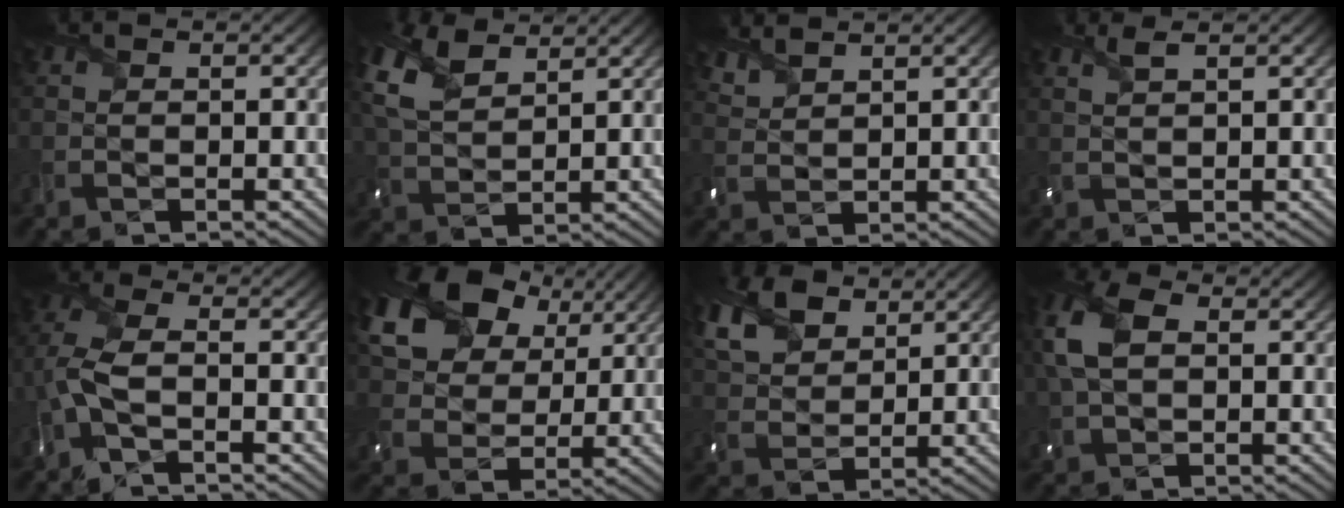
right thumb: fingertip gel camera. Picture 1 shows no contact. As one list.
[{"total": 8.2, "force": [4.9, 4.0, 5.3], "torque": [-0.158, 0.016, 0.101]}, {"total": 3.9, "force": [3.5, 0.7, 1.4], "torque": [-0.044, 0.006, 0.073]}, {"total": 1.9, "force": [1.4, 0.3, 1.4], "torque": [-0.034, 0.006, 0.028]}, {"total": 5.5, "force": [-1.4, 2.2, 4.9], "torque": [-0.131, 0.005, -0.042]}, {"total": 16.6, "force": [8.7, 11.0, 8.9], "torque": [-0.212, 0.050, 0.148]}, {"total": 9.2, "force": [5.8, 5.1, 5.0], "torque": [-0.148, 0.015, 0.115]}, {"total": 7.3, "force": [1.7, 4.5, 5.5], "torque": [-0.152, 0.014, 0.024]}]